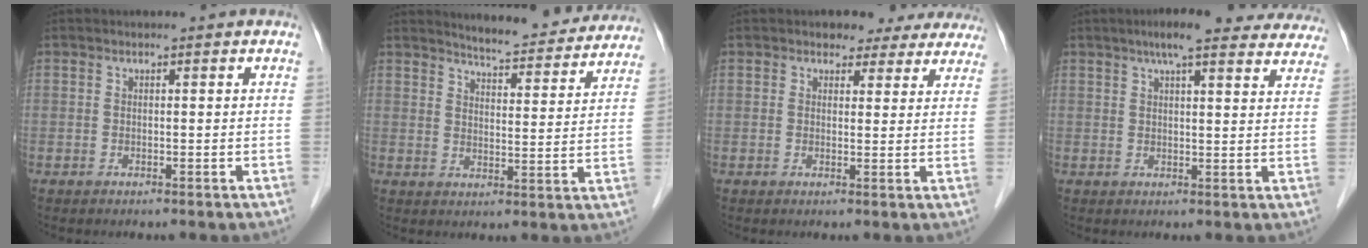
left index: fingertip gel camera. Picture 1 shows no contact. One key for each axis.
{"total": 13.3, "fx": 12.7, "fy": 1.8, "fz": 3.7, "tx": -0.041, "ty": -0.024, "tz": 0.148}
{"total": 6.8, "fx": 5.7, "fy": 3.5, "fz": 0.9, "tx": 0.014, "ty": -0.001, "tz": 0.048}
{"total": 16.6, "fx": 14.3, "fy": 3.0, "fz": 7.9, "tx": -0.089, "ty": 0.025, "tz": 0.167}